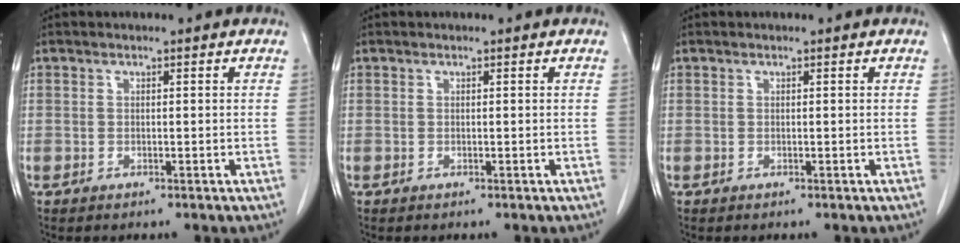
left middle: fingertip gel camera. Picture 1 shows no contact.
{"total": 0.0}
{"total": 0.0}